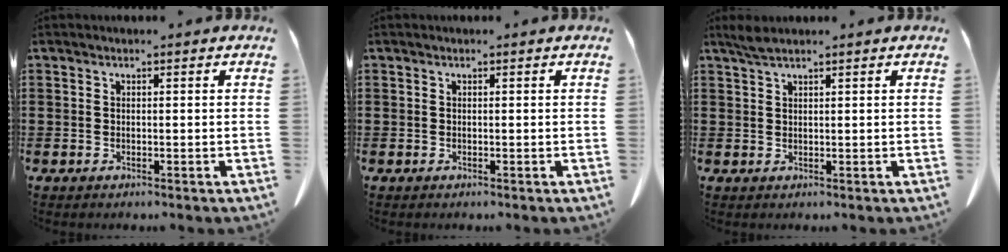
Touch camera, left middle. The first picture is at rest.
{"total": 0.0}
{"total": 2.0, "force": [1.5, 0.2, 1.3], "torque": [-0.028, 0.000, 0.028]}